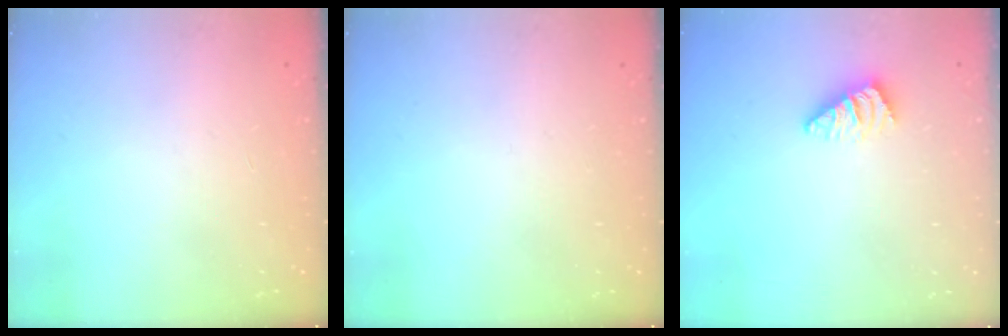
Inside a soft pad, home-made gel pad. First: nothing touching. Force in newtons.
{"total": 0.0}
{"total": 1.1, "press": 1.0, "slide": 0.3}